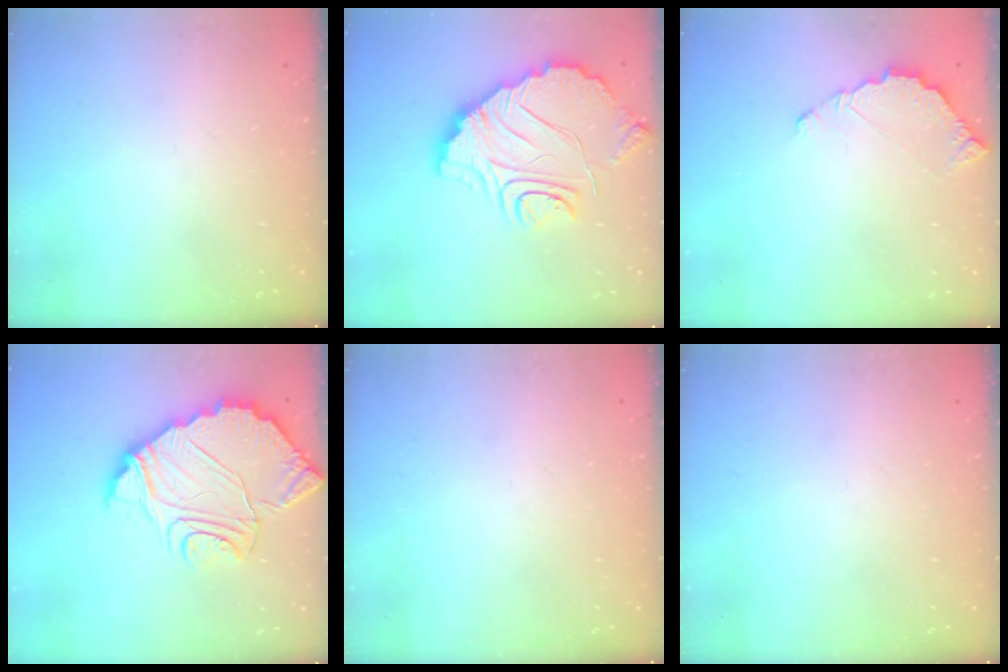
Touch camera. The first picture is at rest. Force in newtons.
{"total": 15.0, "press": 14.9, "slide": 1.2}
{"total": 5.4, "press": 5.4, "slide": 0.4}
{"total": 12.7, "press": 12.7, "slide": 0.9}
{"total": 0.0}
{"total": 0.0}